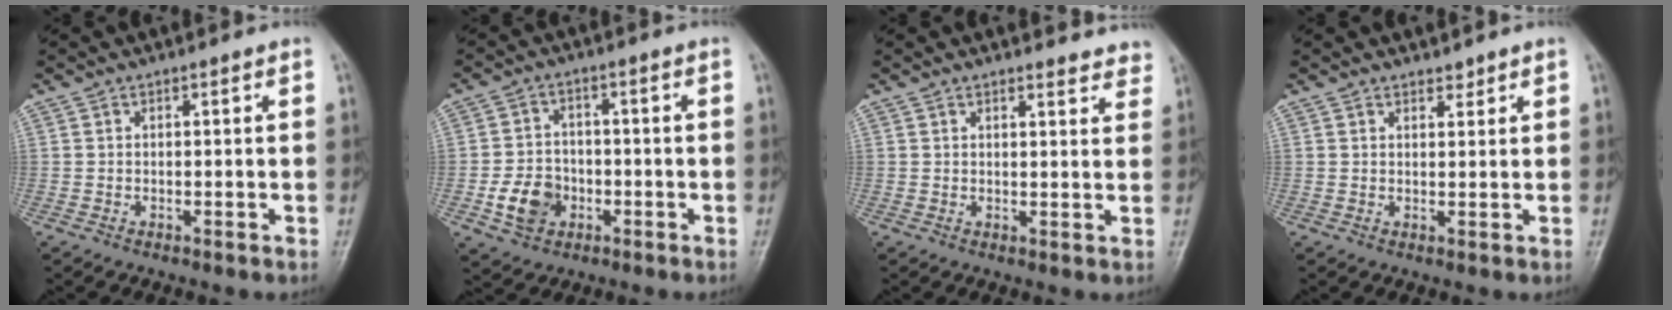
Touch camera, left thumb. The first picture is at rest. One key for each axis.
{"total": 7.1, "fx": -2.2, "fy": 5.8, "fz": 3.5, "tx": -0.044, "ty": 0.012, "tz": -0.038}
{"total": 5.8, "fx": 5.5, "fy": 1.7, "fz": 1.0, "tx": 0.017, "ty": -0.030, "tz": 0.048}
{"total": 1.6, "fx": 1.5, "fy": 0.7, "fz": 0.1, "tx": 0.010, "ty": -0.012, "tz": 0.022}